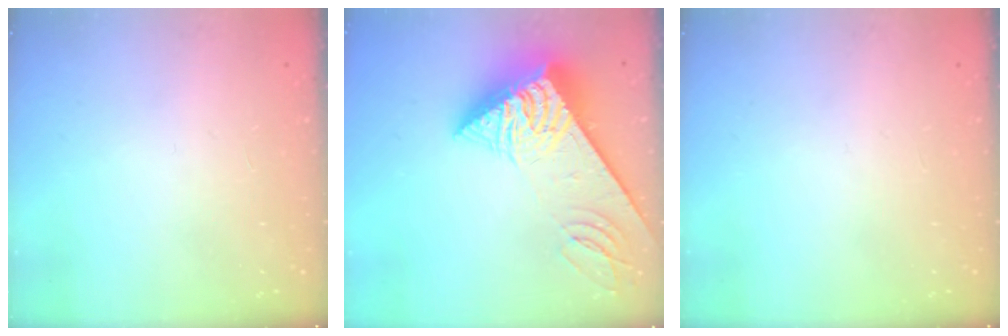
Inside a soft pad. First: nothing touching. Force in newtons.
{"total": 9.8, "press": 9.7, "slide": 1.0}
{"total": 0.0}